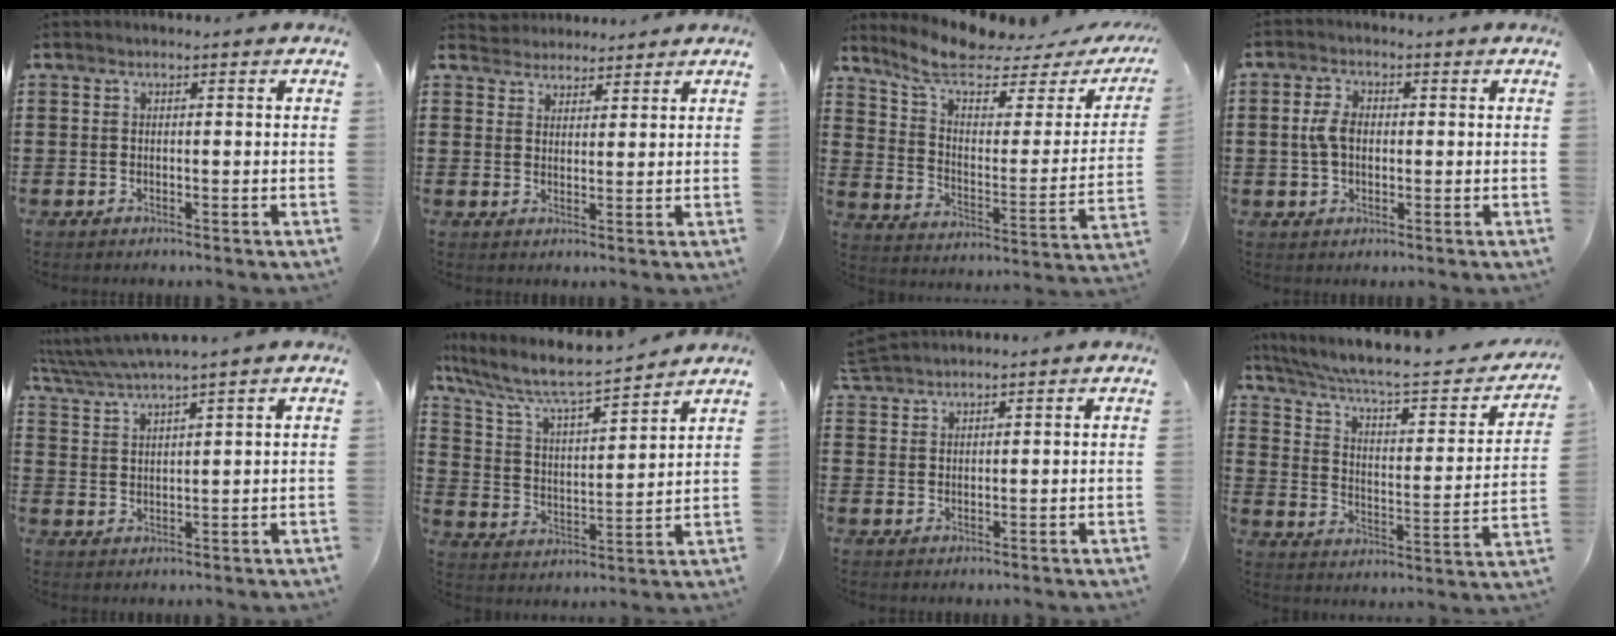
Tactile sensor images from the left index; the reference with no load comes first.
{"total": 2.7, "force": [2.5, 1.0, -0.4], "torque": [-0.002, 0.001, 0.049]}
{"total": 7.5, "force": [6.4, 1.3, 3.7], "torque": [-0.104, -0.040, 0.109]}
{"total": 4.2, "force": [0.3, 2.5, 3.4], "torque": [-0.085, 0.004, 0.000]}
{"total": 3.8, "force": [3.4, -0.6, 1.6], "torque": [-0.044, -0.016, 0.058]}
{"total": 7.5, "force": [6.4, 0.9, 3.8], "torque": [-0.102, -0.042, 0.104]}
{"total": 2.6, "force": [2.5, 0.2, 0.5], "torque": [-0.017, -0.001, 0.051]}
{"total": 6.8, "force": [5.3, 1.0, 4.2], "torque": [-0.105, -0.043, 0.083]}